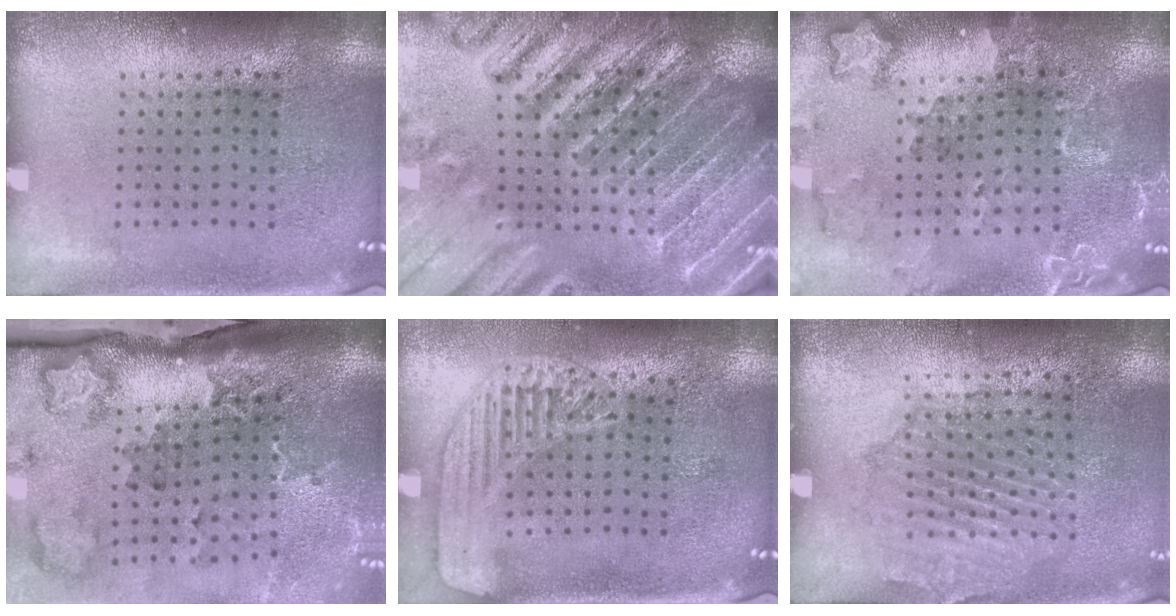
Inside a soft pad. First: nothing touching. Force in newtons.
{"total": 4.5, "press": 4.1, "slide": 1.8}
{"total": 2.0, "press": 1.9, "slide": 0.5}
{"total": 3.0, "press": 2.2, "slide": 2.0}
{"total": 1.6, "press": 1.6, "slide": 0.4}
{"total": 1.6, "press": 1.5, "slide": 0.4}